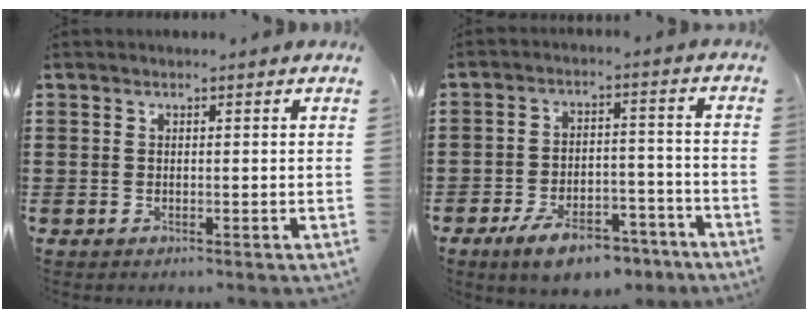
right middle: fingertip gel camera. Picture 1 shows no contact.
{"total": 7.8, "force": [-6.2, 2.5, 4.1], "torque": [-0.072, 0.017, -0.112]}